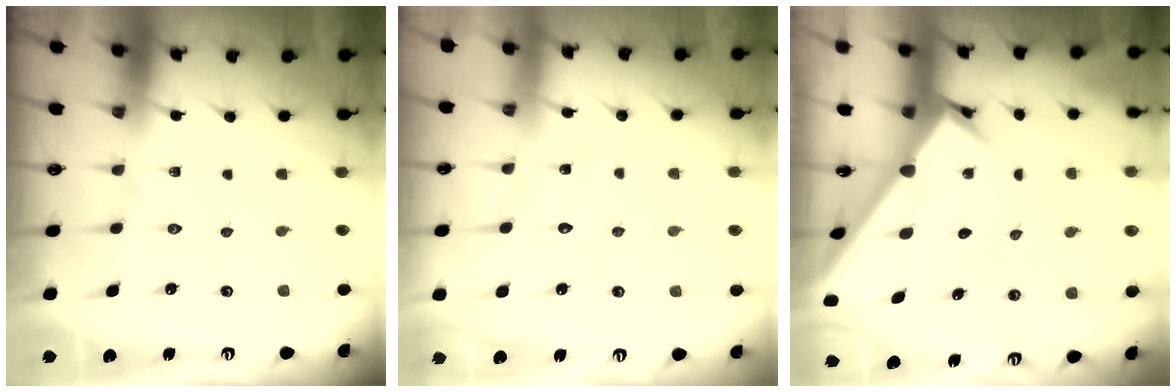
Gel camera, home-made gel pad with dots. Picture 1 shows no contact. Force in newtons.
{"total": 4.8, "press": 4.7, "slide": 0.5}
{"total": 2.5, "press": 2.5, "slide": 0.3}